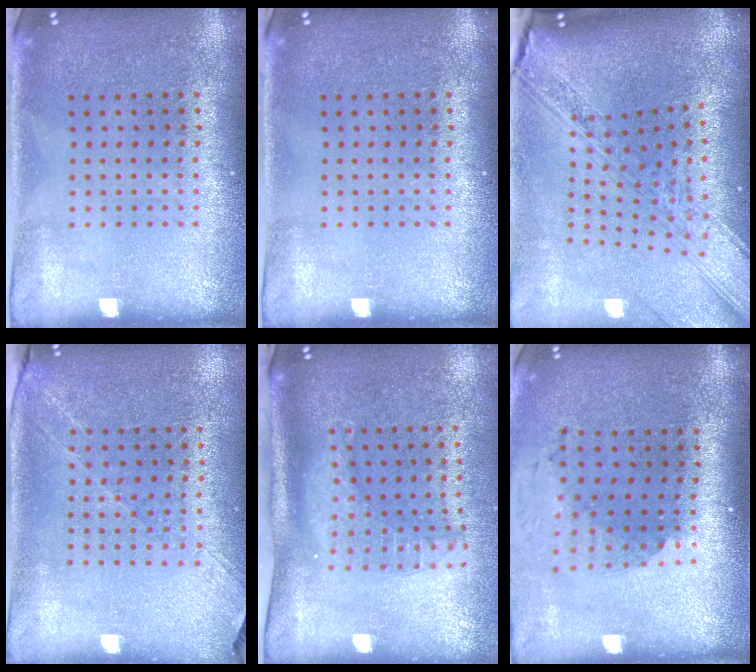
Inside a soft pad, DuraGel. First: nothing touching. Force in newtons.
{"total": 0.0}
{"total": 3.8, "press": 2.8, "slide": 2.6}
{"total": 1.3, "press": 1.2, "slide": 0.4}
{"total": 2.0, "press": 1.6, "slide": 1.3}
{"total": 1.9, "press": 1.4, "slide": 1.3}